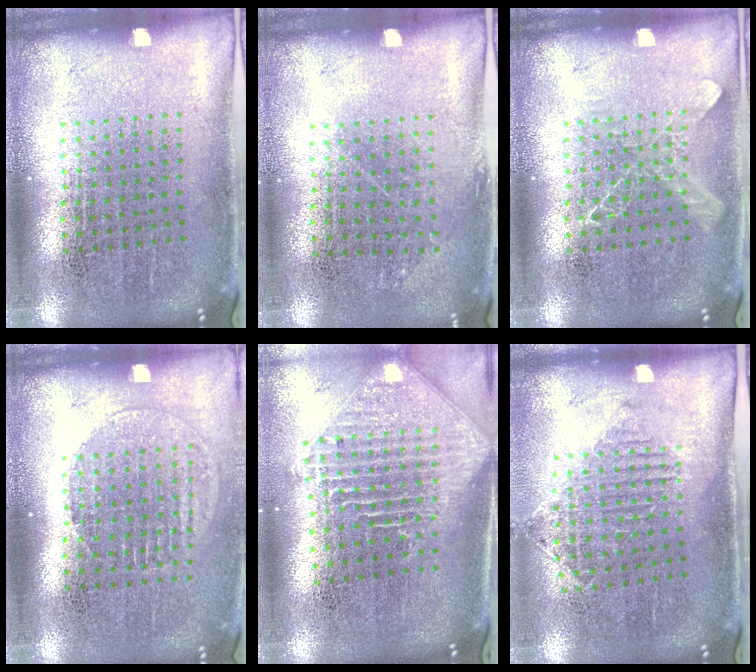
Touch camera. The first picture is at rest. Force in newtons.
{"total": 0.8, "press": 0.6, "slide": 0.6}
{"total": 1.1, "press": 1.1, "slide": 0.2}
{"total": 1.3, "press": 1.1, "slide": 0.5}
{"total": 2.5, "press": 1.9, "slide": 1.7}
{"total": 1.2, "press": 1.1, "slide": 0.5}